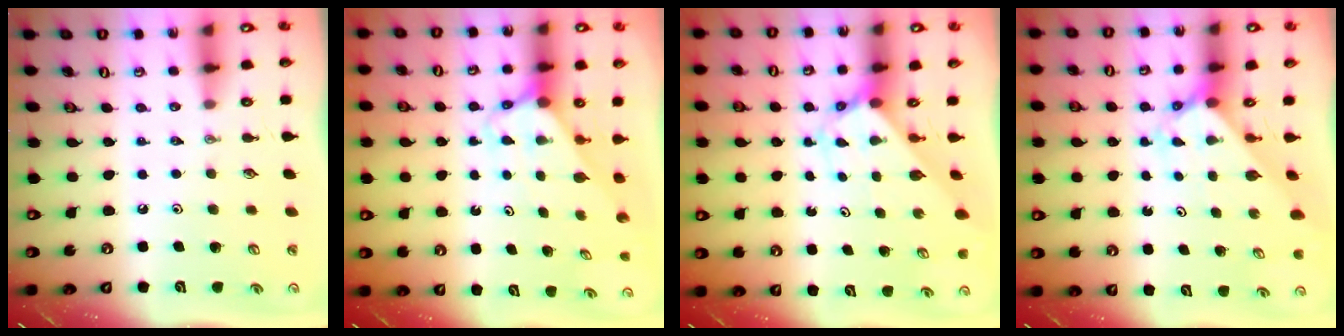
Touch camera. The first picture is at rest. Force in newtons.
{"total": 2.6, "press": 2.6, "slide": 0.1}
{"total": 2.6, "press": 2.6, "slide": 0.2}
{"total": 2.0, "press": 2.0, "slide": 0.1}